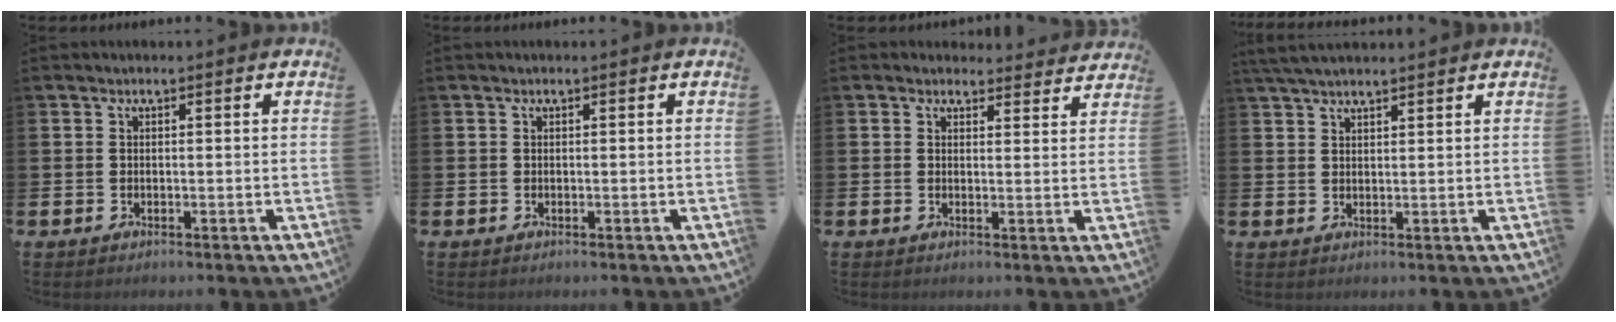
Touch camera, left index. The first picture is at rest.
{"total": 0.0}
{"total": 2.6, "force": [2.5, 0.9, -0.1], "torque": [0.006, -0.013, 0.042]}
{"total": 3.6, "force": [3.2, 0.8, 1.5], "torque": [-0.034, -0.005, 0.061]}